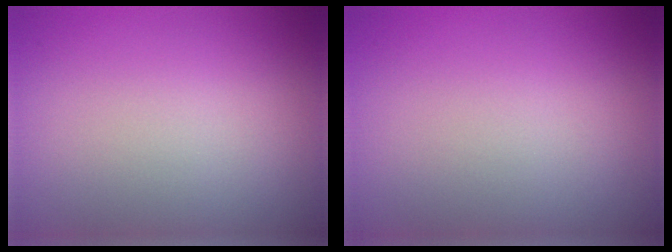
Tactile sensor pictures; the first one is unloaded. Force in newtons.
{"total": 0.0}